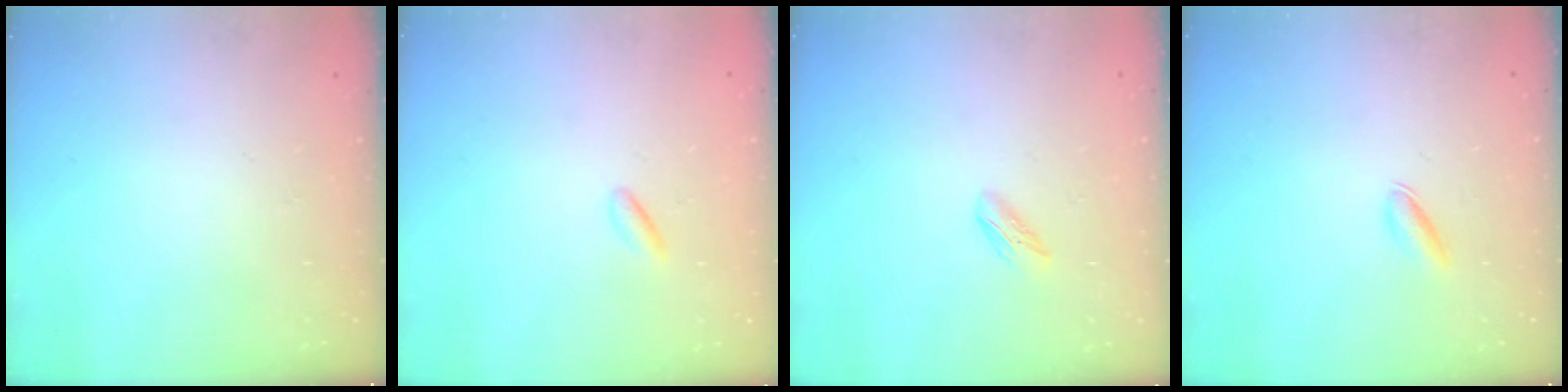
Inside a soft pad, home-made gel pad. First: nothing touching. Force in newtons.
{"total": 0.8, "press": 0.6, "slide": 0.5}
{"total": 2.7, "press": 2.6, "slide": 0.8}
{"total": 3.1, "press": 2.9, "slide": 1.1}